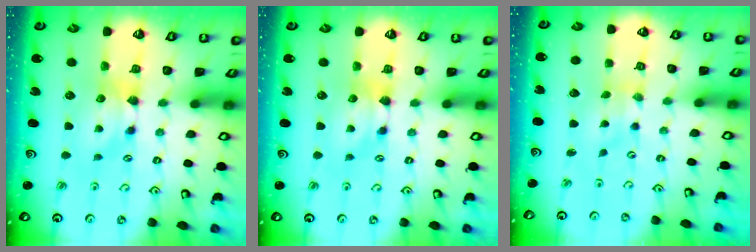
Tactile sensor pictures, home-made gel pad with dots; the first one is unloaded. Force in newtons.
{"total": 0.5, "press": 0.3, "slide": 0.4}
{"total": 1.9, "press": 1.6, "slide": 0.9}